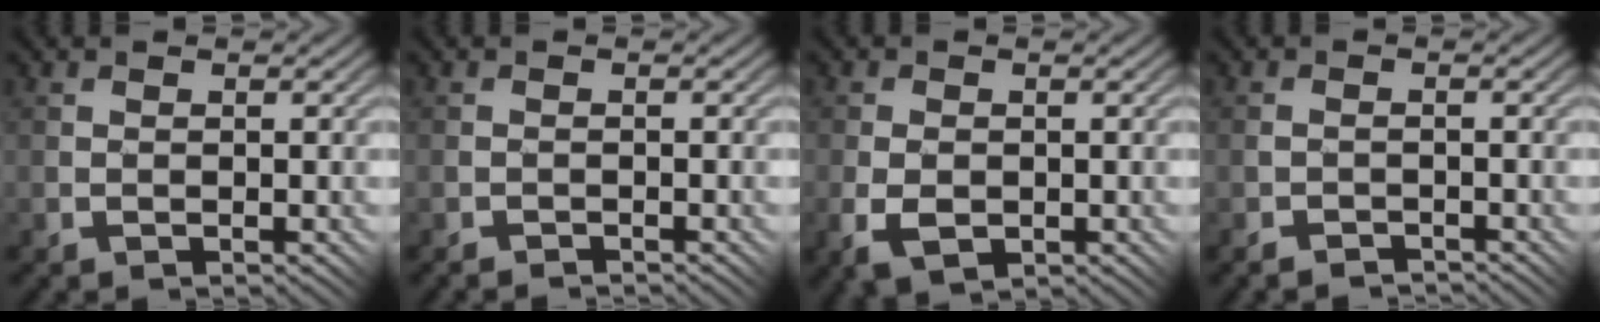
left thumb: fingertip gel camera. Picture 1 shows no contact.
{"total": 1.0, "force": [-0.9, -0.3, -0.2], "torque": [0.004, 0.007, -0.020]}
{"total": 4.0, "force": [-1.3, 2.6, 2.8], "torque": [-0.067, -0.013, -0.024]}
{"total": 1.5, "force": [-1.5, 0.1, 0.0], "torque": [-0.003, 0.006, -0.035]}